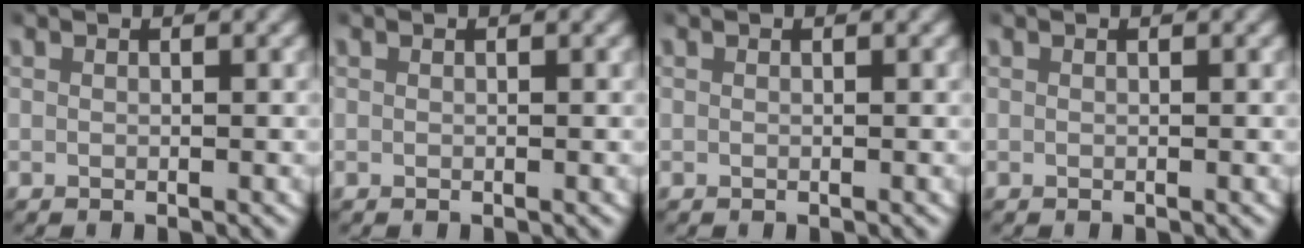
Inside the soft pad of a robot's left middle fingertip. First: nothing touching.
{"total": 0.0}
{"total": 0.0}
{"total": 0.0}